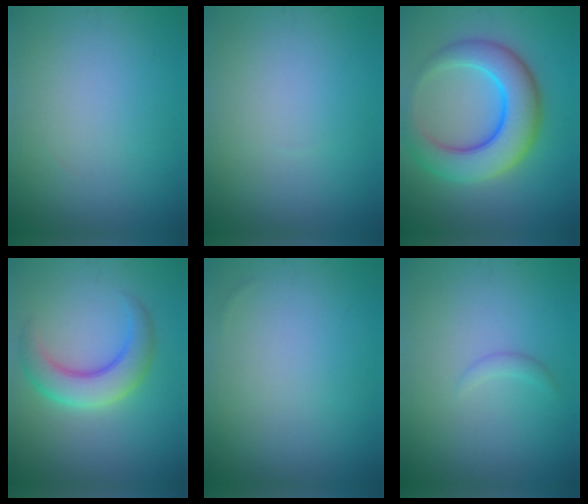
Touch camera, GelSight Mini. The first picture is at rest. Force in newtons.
{"total": 0.0}
{"total": 8.6, "press": 8.6, "slide": 0.2}
{"total": 5.0, "press": 5.0, "slide": 0.1}
{"total": 0.0}
{"total": 0.8, "press": 0.8, "slide": 0.1}